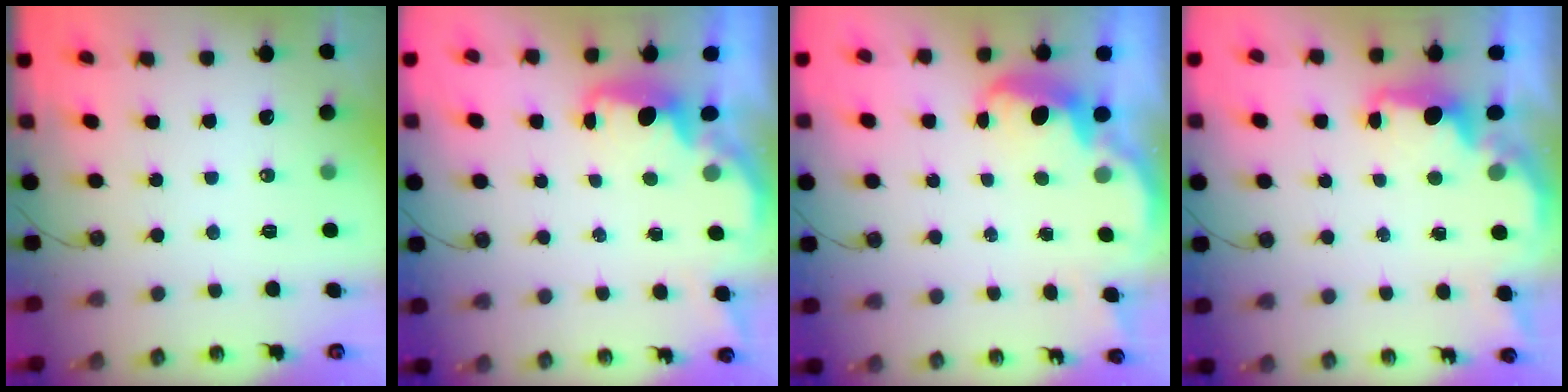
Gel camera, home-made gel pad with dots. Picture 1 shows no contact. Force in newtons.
{"total": 1.6, "press": 1.4, "slide": 0.7}
{"total": 2.5, "press": 2.4, "slide": 0.6}
{"total": 1.8, "press": 1.6, "slide": 0.7}